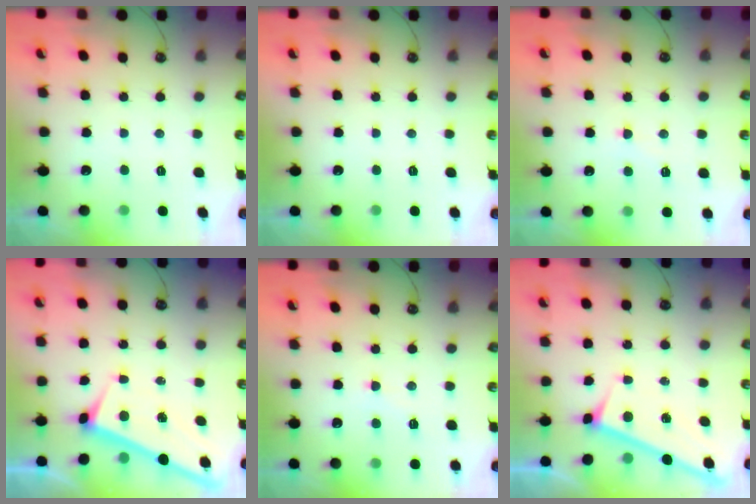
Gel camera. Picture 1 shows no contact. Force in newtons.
{"total": 0.0}
{"total": 1.4, "press": 1.2, "slide": 0.7}
{"total": 1.9, "press": 1.9, "slide": 0.1}
{"total": 1.4, "press": 1.2, "slide": 0.7}
{"total": 3.2, "press": 3.1, "slide": 0.3}